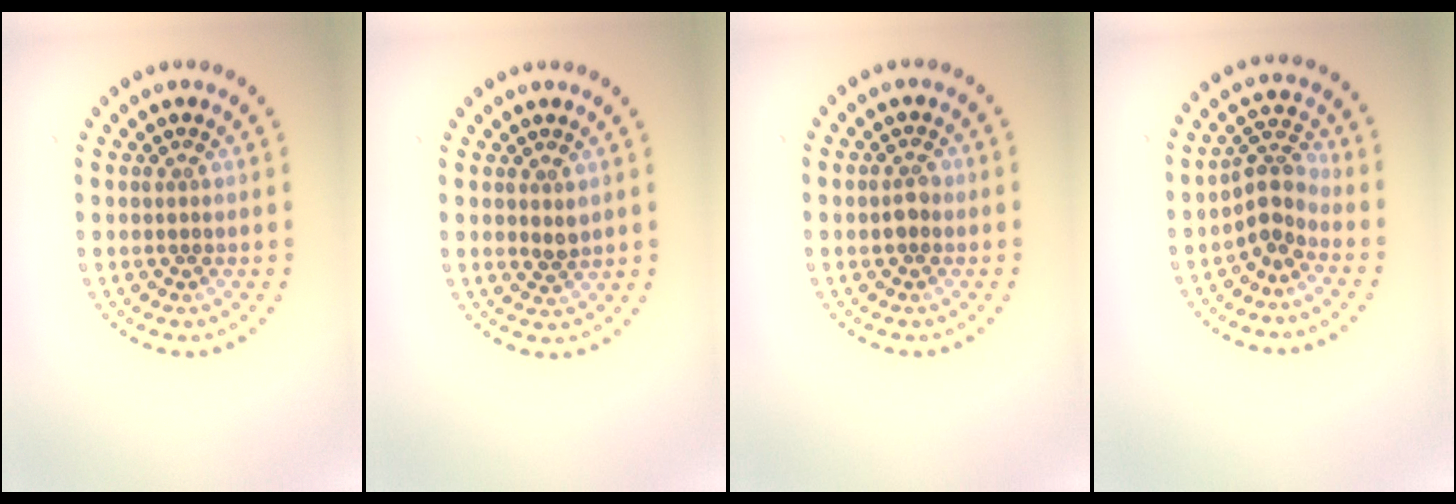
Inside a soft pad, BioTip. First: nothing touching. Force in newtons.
{"total": 1.0, "press": 0.9, "slide": 0.4}
{"total": 1.3, "press": 1.3, "slide": 0.2}
{"total": 2.9, "press": 2.1, "slide": 2.0}